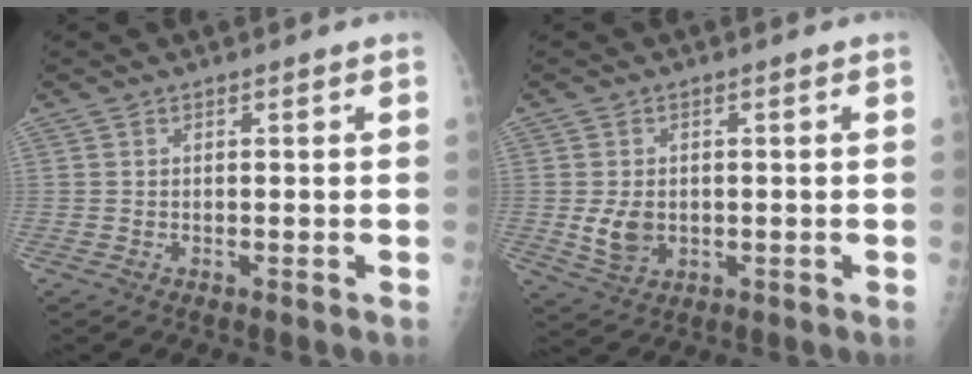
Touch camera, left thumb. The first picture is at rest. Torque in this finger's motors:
{"motor_torque": [0.43, 0.54, 0.20, -0.27, 0.01]}